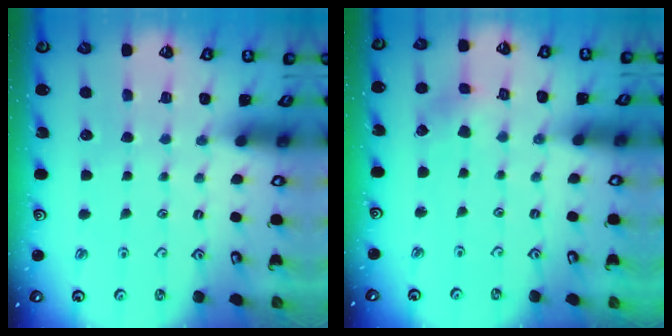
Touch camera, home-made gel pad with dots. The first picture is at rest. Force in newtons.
{"total": 1.9, "press": 1.9, "slide": 0.1}